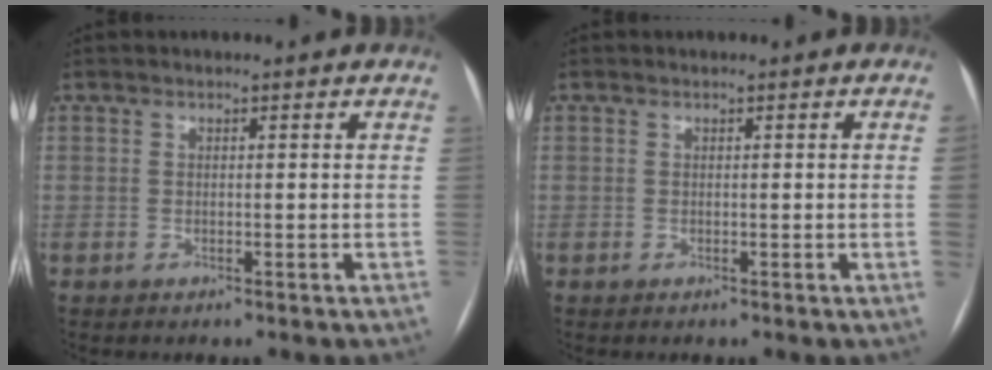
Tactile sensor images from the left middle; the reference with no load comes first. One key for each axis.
{"total": 0.7, "fx": -0.1, "fy": -0.3, "fz": 0.6, "tx": -0.004, "ty": 0.002, "tz": -0.003}